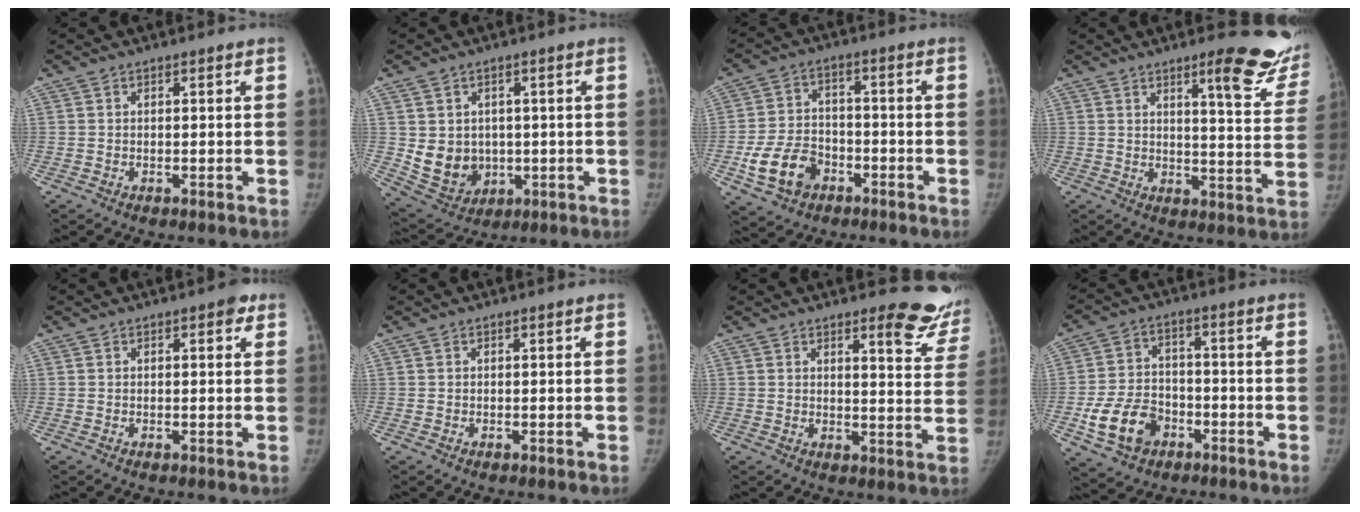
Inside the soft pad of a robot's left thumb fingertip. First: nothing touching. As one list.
[{"total": 9.1, "force": [0.1, 7.8, 4.6], "torque": [-0.048, -0.011, 0.029]}, {"total": 10.3, "force": [-4.4, 7.5, 5.5], "torque": [-0.091, 0.023, -0.073]}, {"total": 15.5, "force": [10.2, 3.3, 11.2], "torque": [-0.099, -0.067, 0.121]}, {"total": 2.2, "force": [1.1, 1.0, 1.7], "torque": [-0.012, -0.001, 0.010]}, {"total": 0.0}, {"total": 10.7, "force": [9.1, 2.7, 4.9], "torque": [-0.024, -0.078, 0.089]}, {"total": 10.9, "force": [-4.5, 8.0, 5.9], "torque": [-0.094, 0.023, -0.075]}]